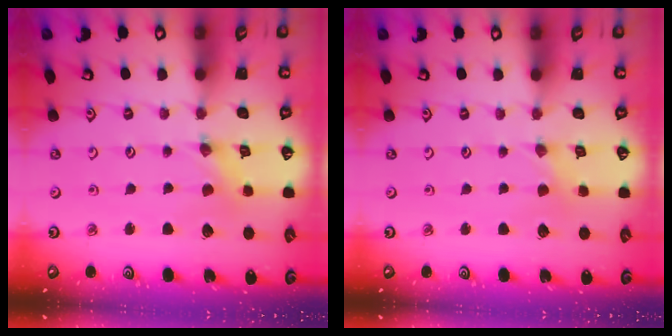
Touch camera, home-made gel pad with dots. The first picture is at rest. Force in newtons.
{"total": 1.2, "press": 1.2, "slide": 0.3}